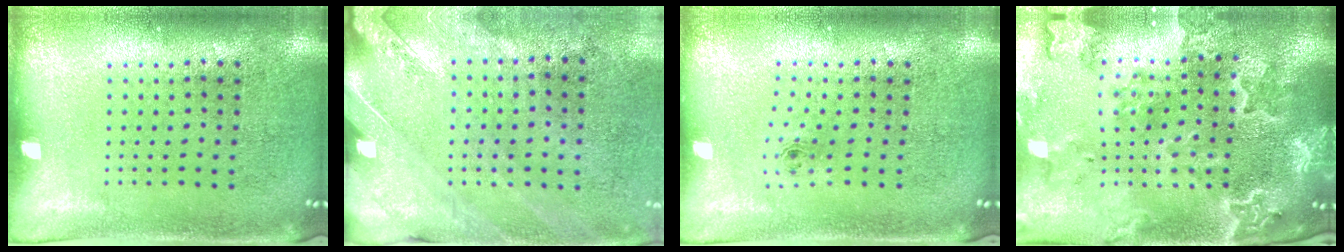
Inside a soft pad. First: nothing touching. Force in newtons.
{"total": 2.4, "press": 2.0, "slide": 1.3}
{"total": 0.8, "press": 0.4, "slide": 0.7}
{"total": 2.9, "press": 2.7, "slide": 1.0}